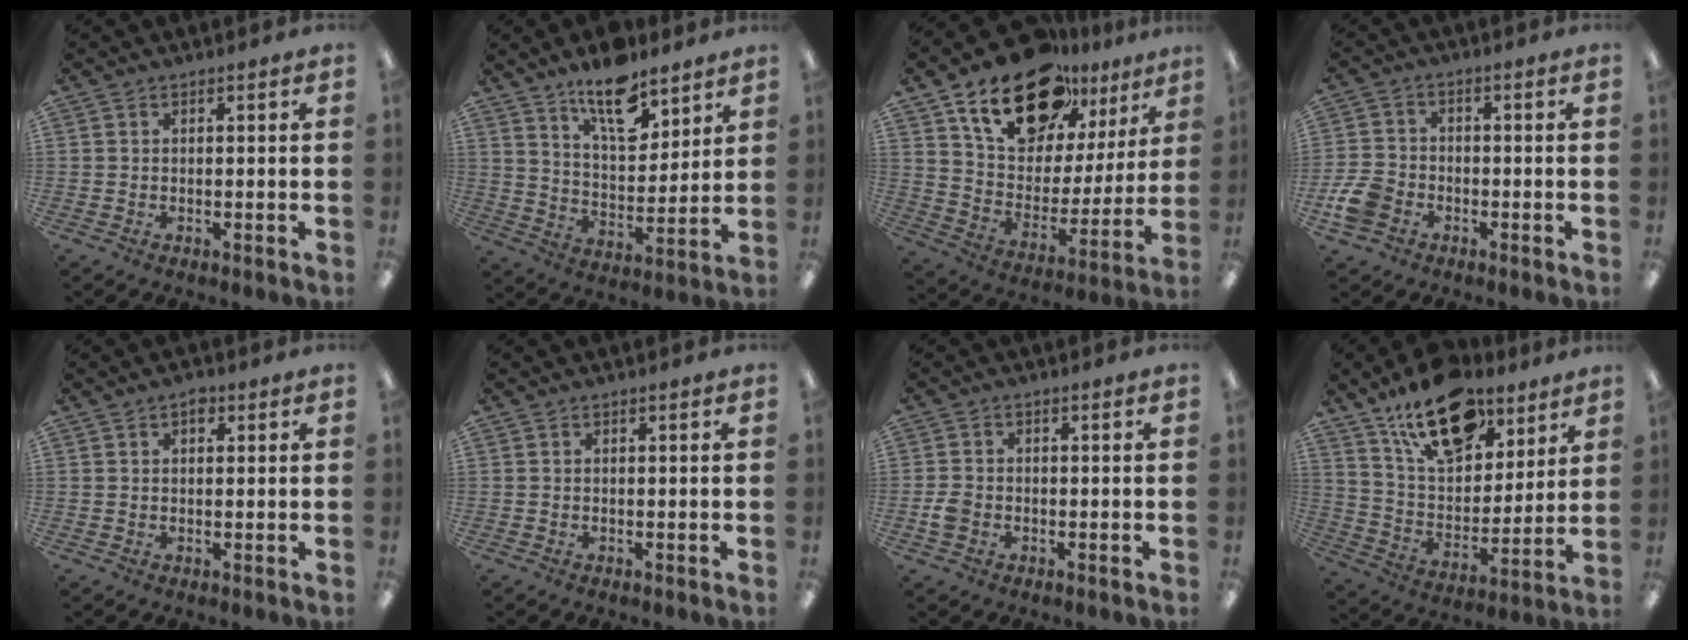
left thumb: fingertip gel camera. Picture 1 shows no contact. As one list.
[{"total": 13.6, "force": [10.1, 5.7, 7.1], "torque": [-0.101, -0.062, 0.177]}, {"total": 21.2, "force": [15.2, 11.0, 9.8], "torque": [-0.173, -0.088, 0.271]}, {"total": 7.3, "force": [-3.1, 5.4, 3.7], "torque": [-0.087, 0.018, -0.059]}, {"total": 2.4, "force": [1.3, 1.3, 1.5], "torque": [-0.008, -0.005, 0.016]}, {"total": 0.0}, {"total": 3.1, "force": [-1.0, 2.4, 1.6], "torque": [-0.026, 0.008, -0.019]}, {"total": 20.2, "force": [13.2, 10.7, 11.0], "torque": [-0.174, -0.067, 0.232]}]